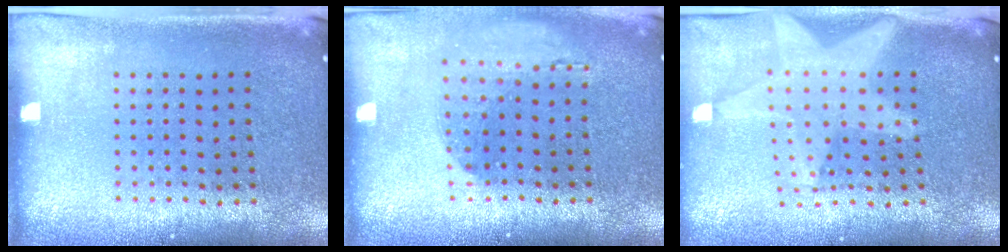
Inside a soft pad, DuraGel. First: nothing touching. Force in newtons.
{"total": 1.2, "press": 1.2, "slide": 0.0}
{"total": 2.1, "press": 1.7, "slide": 1.2}